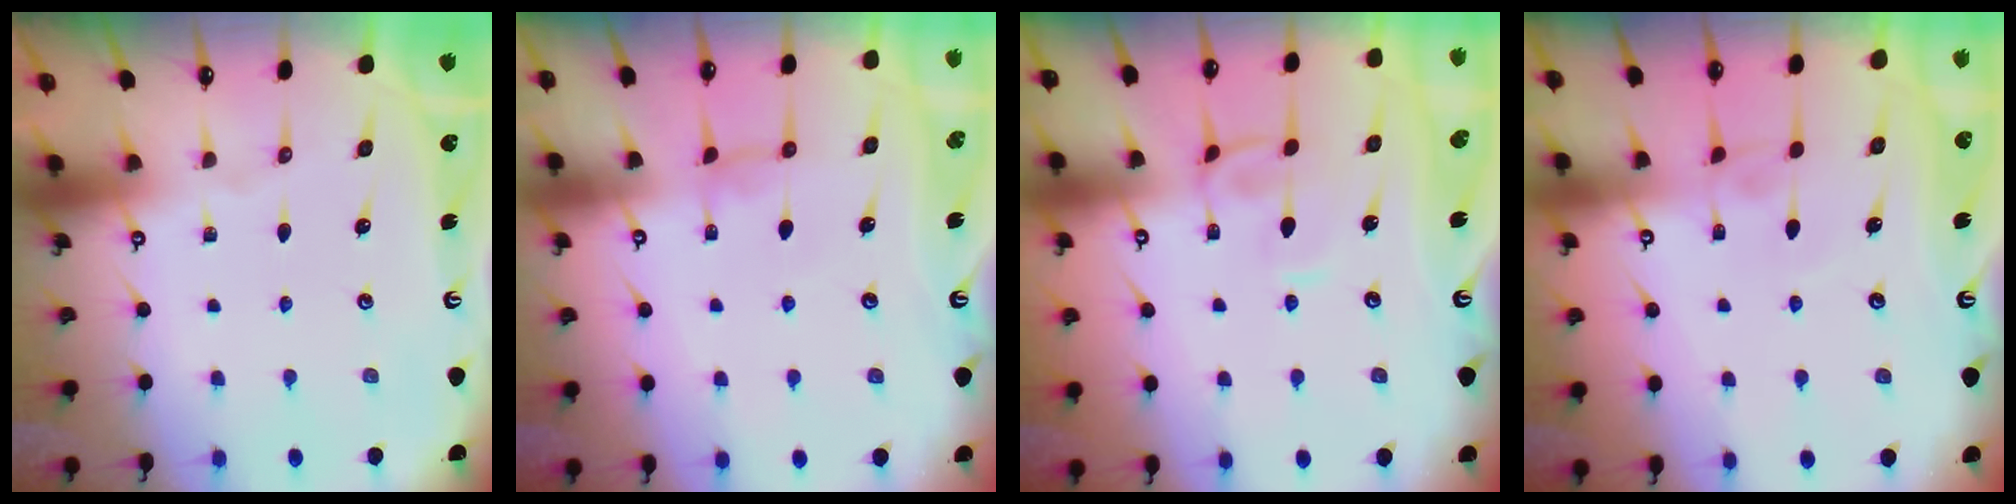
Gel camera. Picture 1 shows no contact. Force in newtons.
{"total": 1.5, "press": 1.4, "slide": 0.6}
{"total": 2.4, "press": 2.4, "slide": 0.6}
{"total": 2.6, "press": 2.6, "slide": 0.4}